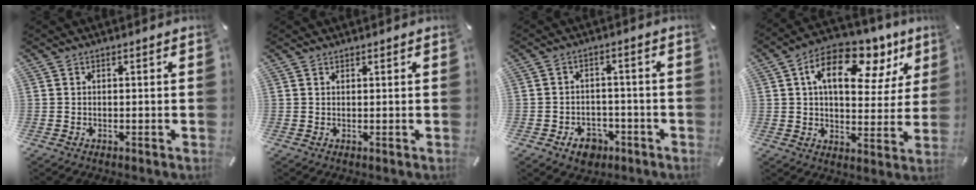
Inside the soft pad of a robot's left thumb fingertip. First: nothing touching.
{"total": 0.5, "force": [0.5, 0.2, 0.0], "torque": [0.000, 0.000, 0.009]}
{"total": 6.1, "force": [-3.3, 4.4, 2.6], "torque": [-0.055, 0.015, -0.061]}
{"total": 15.9, "force": [7.6, 9.3, 10.3], "torque": [-0.158, -0.032, 0.127]}